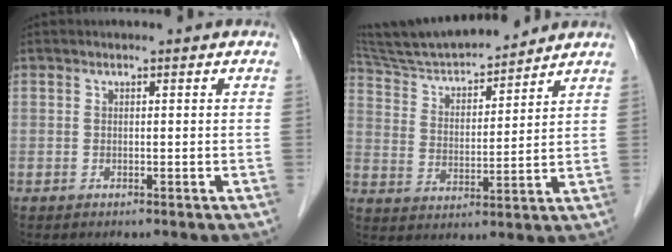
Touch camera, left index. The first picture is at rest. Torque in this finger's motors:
{"motor_torque": [-0.58, -0.69, 0.10, 0.03]}